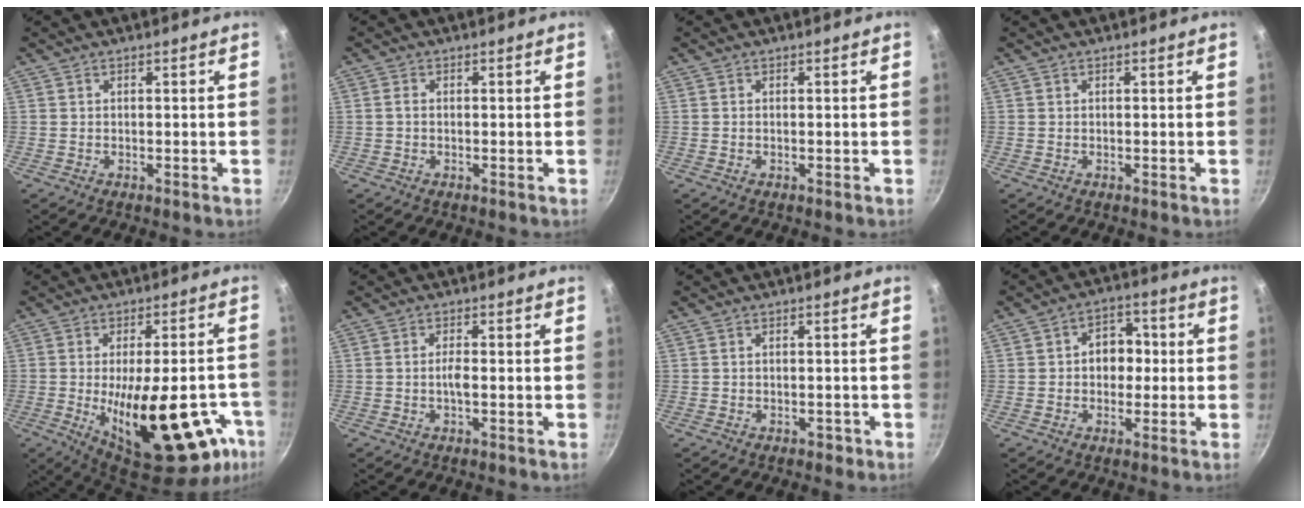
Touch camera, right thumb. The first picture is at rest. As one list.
[{"total": 1.2, "force": [-0.1, 0.8, 0.8], "torque": [-0.016, 0.004, -0.003]}, {"total": 0.0}, {"total": 0.0}, {"total": 27.7, "force": [-8.7, 11.7, 23.6], "torque": [-0.295, 0.002, -0.105]}, {"total": 2.1, "force": [-0.5, 0.6, 1.9], "torque": [-0.039, 0.008, -0.013]}, {"total": 1.4, "force": [-0.8, 0.9, 0.6], "torque": [-0.002, 0.014, -0.003]}, {"total": 7.1, "force": [0.1, 5.5, 4.5], "torque": [-0.015, 0.015, -0.006]}]